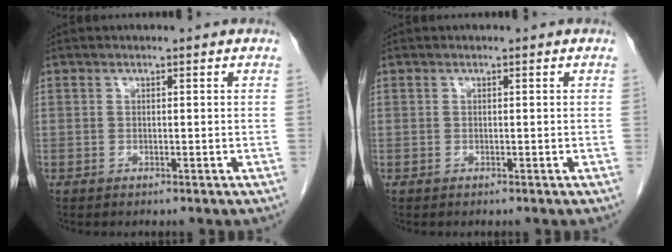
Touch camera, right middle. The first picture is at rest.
{"total": 0.0}